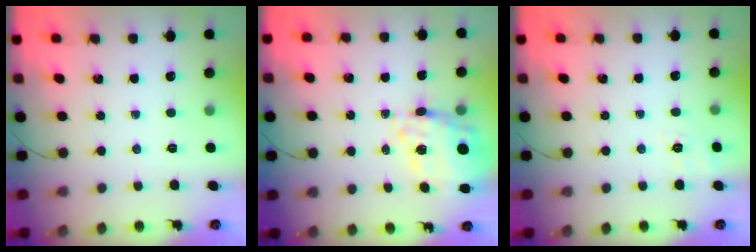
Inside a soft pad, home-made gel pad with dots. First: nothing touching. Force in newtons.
{"total": 11.6, "press": 10.9, "slide": 4.1}
{"total": 2.6, "press": 1.6, "slide": 2.1}